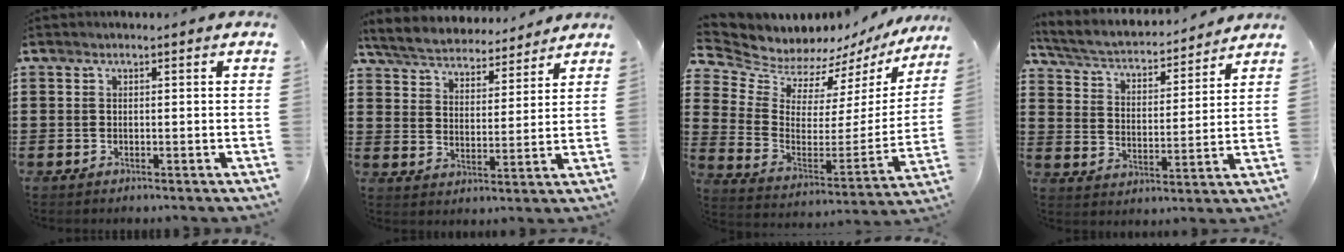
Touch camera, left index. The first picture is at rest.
{"total": 5.2, "force": [5.1, 0.6, 0.6], "torque": [-0.039, -0.032, 0.087]}
{"total": 6.4, "force": [6.1, 1.7, -0.5], "torque": [-0.037, -0.061, 0.108]}
{"total": 3.5, "force": [3.2, 0.7, 1.1], "torque": [-0.041, -0.029, 0.046]}